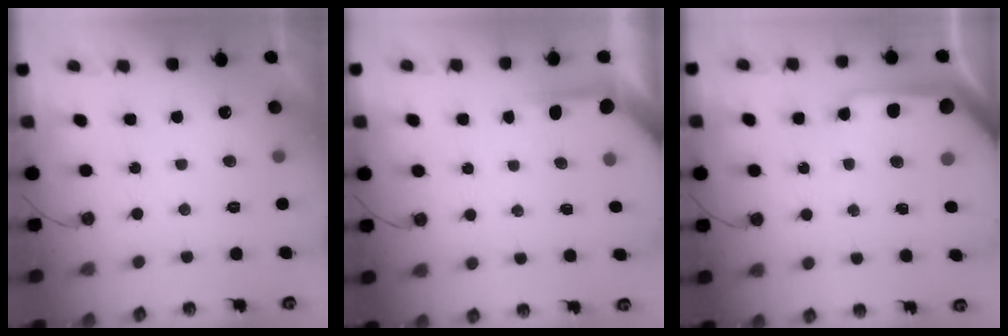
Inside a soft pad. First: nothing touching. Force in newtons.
{"total": 3.9, "press": 3.9, "slide": 0.4}
{"total": 11.1, "press": 11.0, "slide": 1.3}